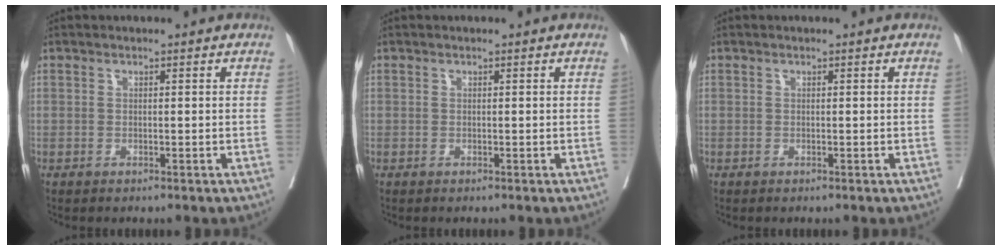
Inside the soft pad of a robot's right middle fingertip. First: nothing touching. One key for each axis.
{"total": 0.0}
{"total": 0.0}